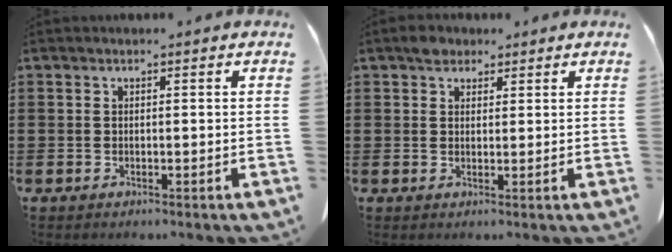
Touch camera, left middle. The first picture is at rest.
{"total": 2.5, "force": [2.0, 1.5, 0.6], "torque": [-0.008, 0.003, 0.036]}